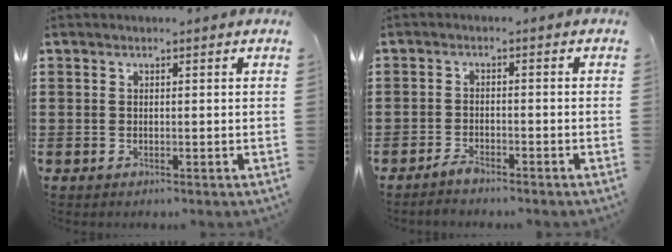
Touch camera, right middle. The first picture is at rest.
{"total": 2.0, "force": [-1.8, 0.3, 0.8], "torque": [-0.016, 0.003, -0.036]}